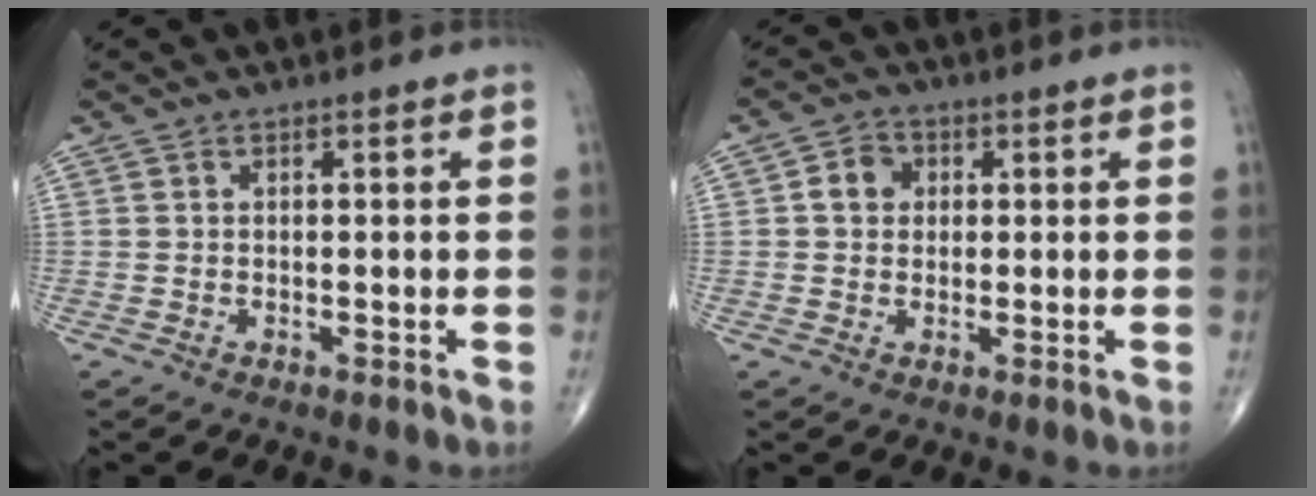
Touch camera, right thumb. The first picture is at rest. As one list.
[{"total": 4.1, "force": [0.7, 3.5, 2.0], "torque": [-0.015, 0.008, 0.004]}]